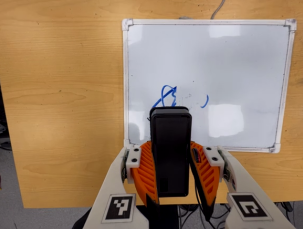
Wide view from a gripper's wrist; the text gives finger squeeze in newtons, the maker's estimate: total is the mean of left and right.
{"total": 6.7, "left": 6.0, "right": 7.4}